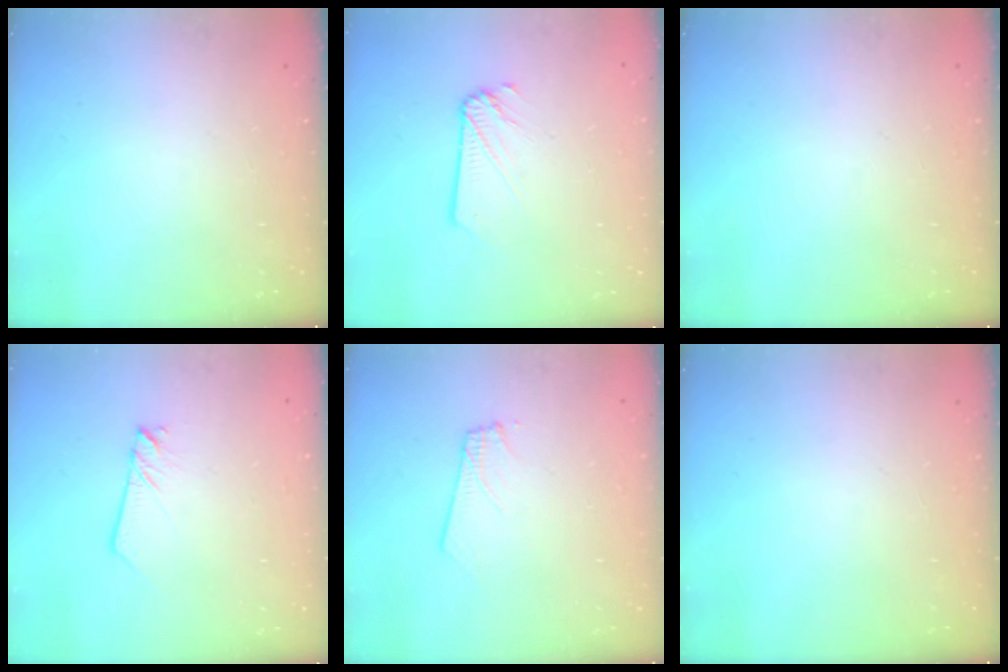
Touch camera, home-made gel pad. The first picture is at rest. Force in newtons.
{"total": 2.1, "press": 2.1, "slide": 0.1}
{"total": 0.0}
{"total": 2.1, "press": 2.1, "slide": 0.1}
{"total": 2.9, "press": 2.9, "slide": 0.4}
{"total": 0.0}